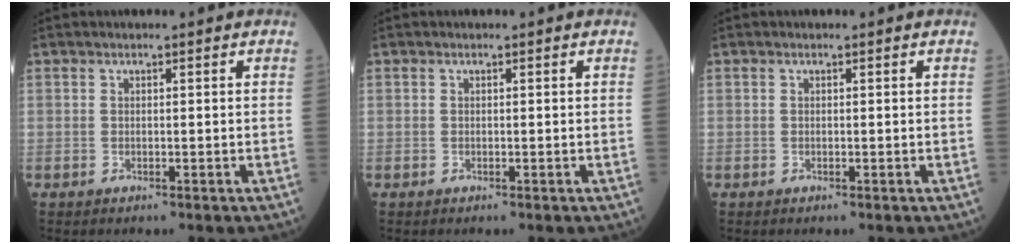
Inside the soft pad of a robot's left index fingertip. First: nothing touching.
{"total": 0.0}
{"total": 0.0}